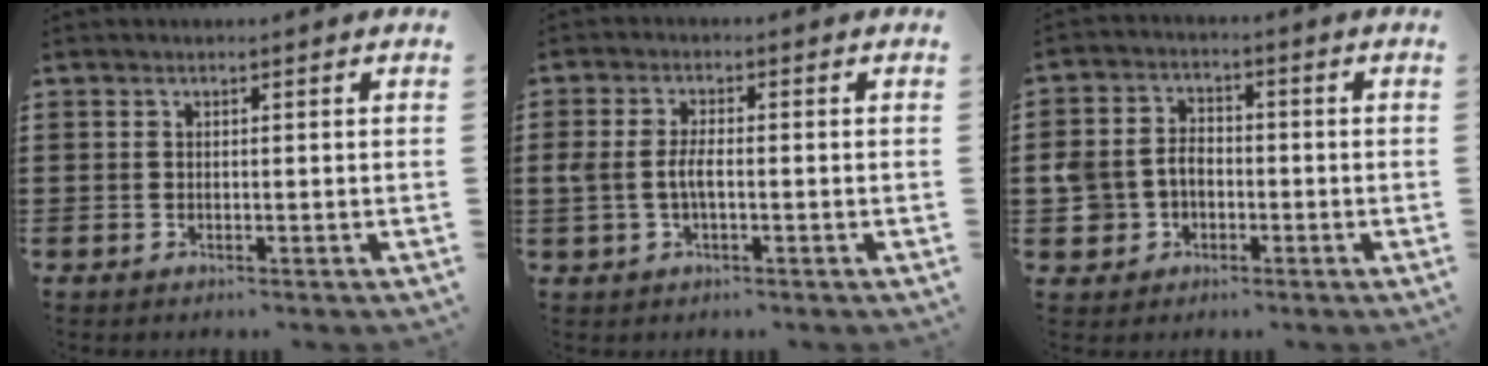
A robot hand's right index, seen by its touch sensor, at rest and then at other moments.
{"total": 3.4, "force": [-0.5, 1.5, 3.1], "torque": [-0.080, -0.003, -0.016]}
{"total": 4.9, "force": [-1.6, 4.3, 1.9], "torque": [-0.068, 0.009, -0.036]}